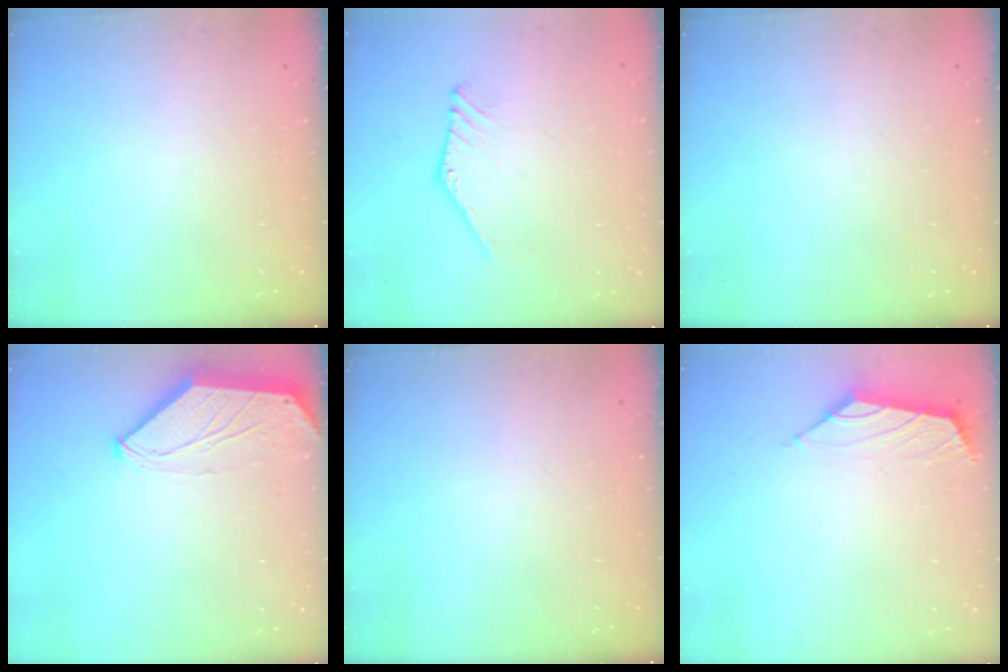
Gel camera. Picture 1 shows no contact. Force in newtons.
{"total": 2.0, "press": 2.0, "slide": 0.0}
{"total": 0.0}
{"total": 0.0}
{"total": 0.0}
{"total": 1.6, "press": 1.5, "slide": 0.7}